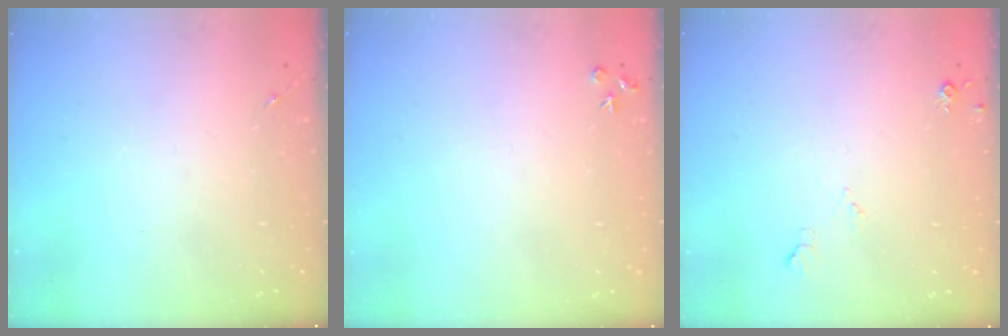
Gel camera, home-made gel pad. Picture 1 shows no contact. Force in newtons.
{"total": 3.5, "press": 3.5, "slide": 0.4}
{"total": 5.1, "press": 5.1, "slide": 0.8}